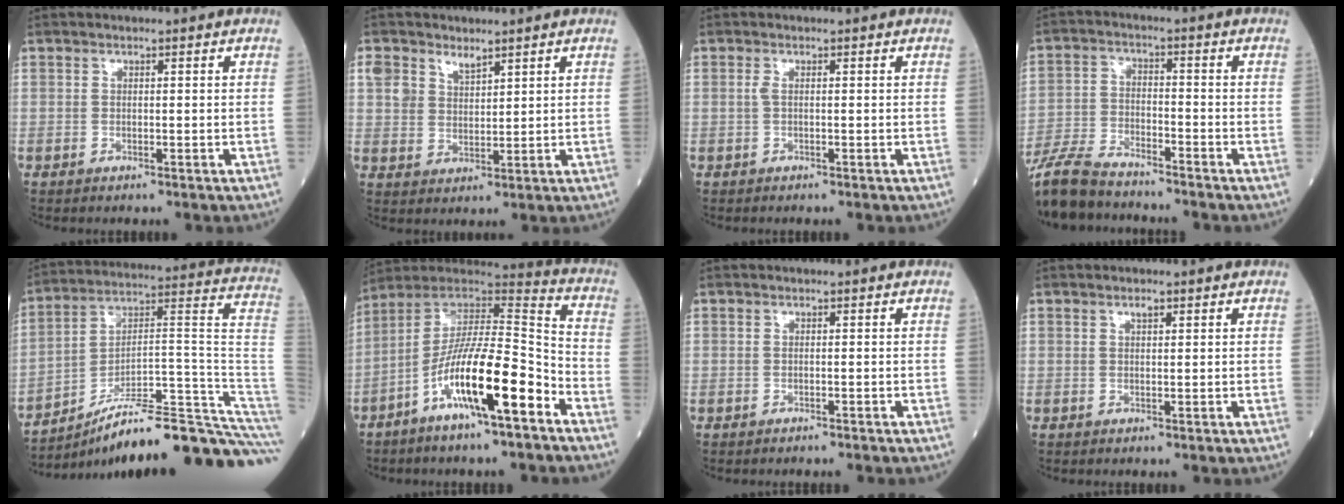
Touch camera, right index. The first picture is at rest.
{"total": 4.8, "force": [3.2, 3.1, 1.9], "torque": [-0.033, 0.006, 0.066]}
{"total": 0.7, "force": [0.1, 0.1, 0.7], "torque": [-0.020, -0.001, 0.000]}
{"total": 11.8, "force": [-10.5, 2.4, 4.8], "torque": [-0.097, -0.023, -0.189]}
{"total": 25.1, "force": [-19.7, 0.8, 15.5], "torque": [-0.123, 0.052, -0.292]}
{"total": 16.6, "force": [-7.9, 2.2, 14.4], "torque": [-0.260, 0.001, -0.138]}
{"total": 1.2, "force": [-1.0, 0.1, 0.5], "torque": [-0.010, -0.001, -0.013]}
{"total": 1.1, "force": [0.7, 0.4, 0.8], "torque": [-0.014, -0.001, 0.011]}